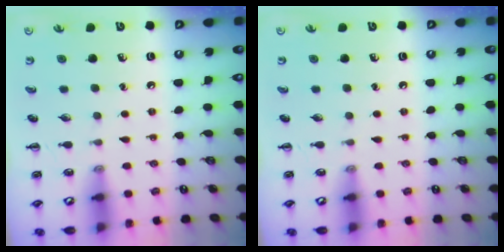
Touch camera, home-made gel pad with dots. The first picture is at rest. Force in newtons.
{"total": 0.0}